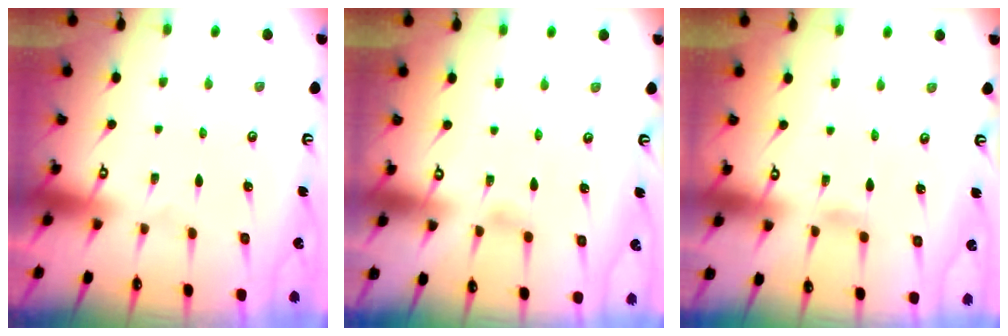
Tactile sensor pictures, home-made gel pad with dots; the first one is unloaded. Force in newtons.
{"total": 6.2, "press": 6.2, "slide": 0.6}
{"total": 2.5, "press": 2.4, "slide": 0.3}